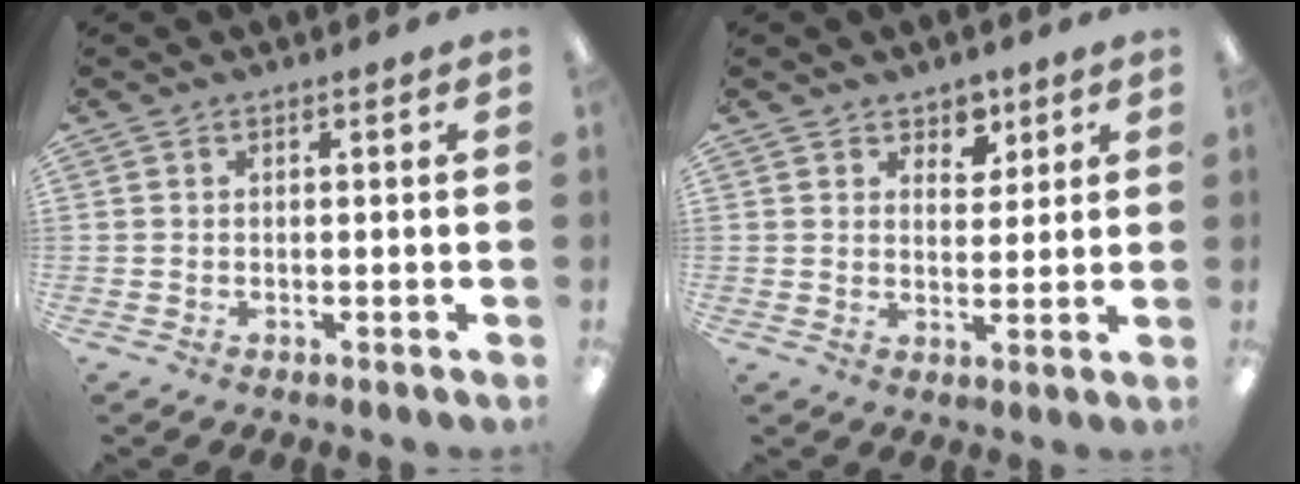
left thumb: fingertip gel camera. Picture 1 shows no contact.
{"total": 5.4, "force": [3.8, 3.6, 1.2], "torque": [0.000, -0.021, 0.063]}